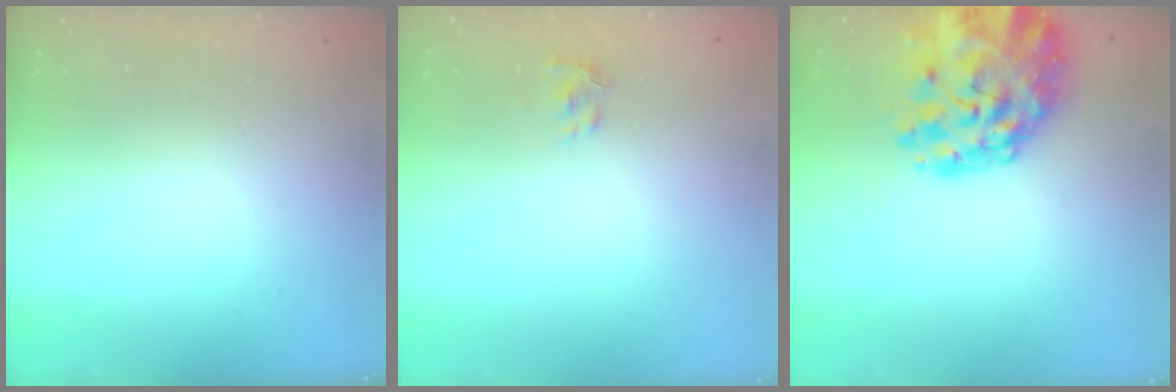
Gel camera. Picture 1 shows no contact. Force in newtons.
{"total": 1.4, "press": 1.3, "slide": 0.6}
{"total": 17.4, "press": 16.5, "slide": 5.3}